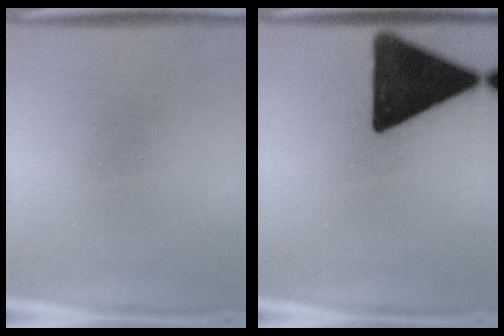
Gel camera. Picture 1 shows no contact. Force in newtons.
{"total": 17.3}